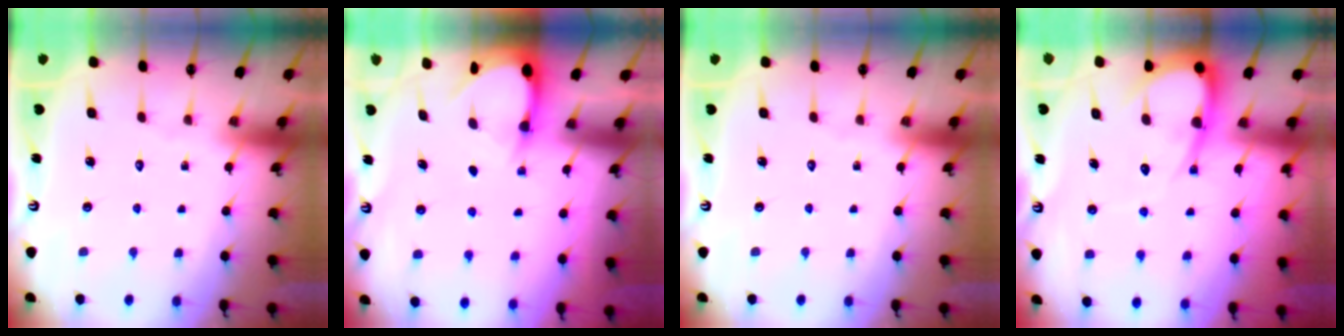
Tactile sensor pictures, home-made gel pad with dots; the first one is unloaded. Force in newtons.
{"total": 2.9, "press": 2.9, "slide": 0.3}
{"total": 0.0}
{"total": 8.7, "press": 8.6, "slide": 0.7}